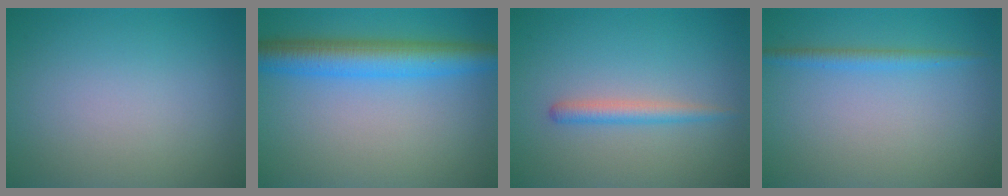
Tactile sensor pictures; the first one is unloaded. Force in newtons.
{"total": 6.0, "press": 6.0, "slide": 0.0}
{"total": 1.9, "press": 1.8, "slide": 0.2}
{"total": 1.6, "press": 1.6, "slide": 0.0}